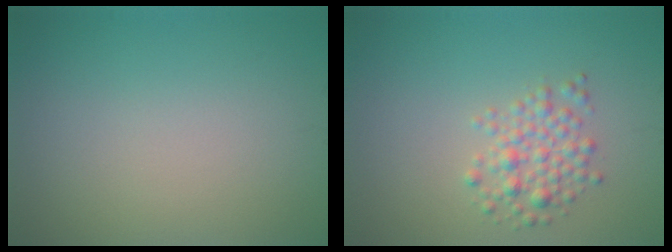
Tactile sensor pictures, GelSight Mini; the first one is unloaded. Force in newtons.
{"total": 2.6, "press": 2.6, "slide": 0.2}